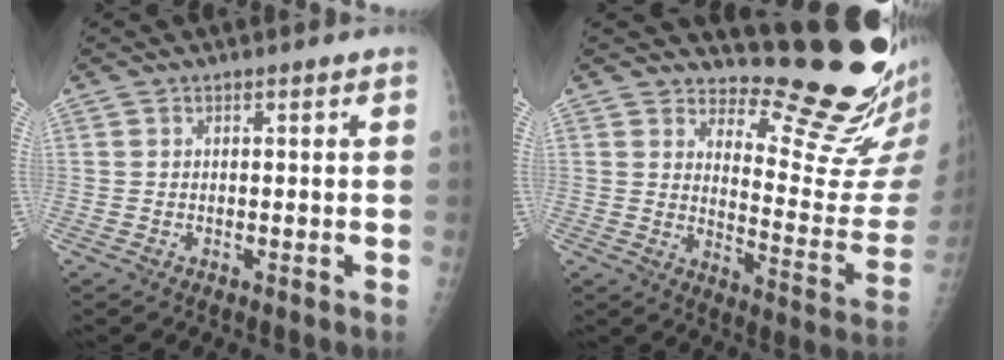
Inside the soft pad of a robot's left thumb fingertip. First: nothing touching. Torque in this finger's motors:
{"motor_torque": [0.14, 0.08, -0.14, -0.40, -0.01]}